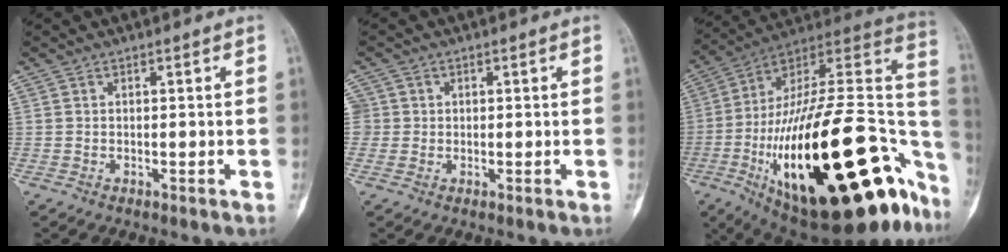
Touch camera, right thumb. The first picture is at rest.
{"total": 2.7, "force": [0.2, 2.7, 0.2], "torque": [0.017, 0.006, 0.003]}
{"total": 45.6, "force": [-14.8, 17.4, 39.4], "torque": [-0.540, 0.066, -0.230]}